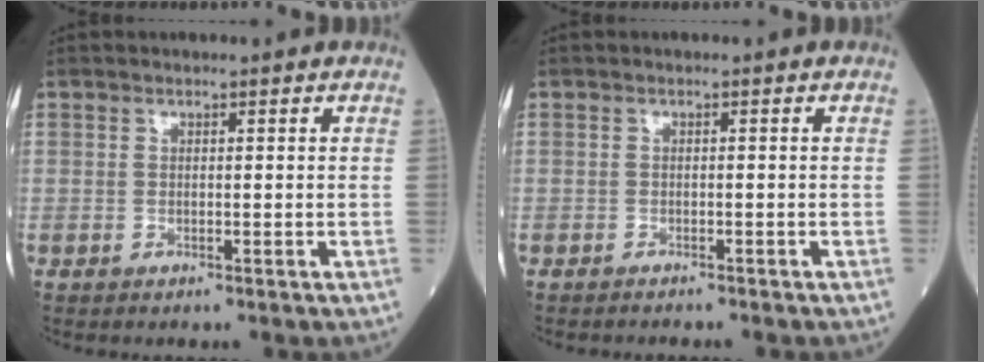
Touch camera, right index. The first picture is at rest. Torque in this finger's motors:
{"motor_torque": [-0.22, 0.00, 0.01, -0.02]}